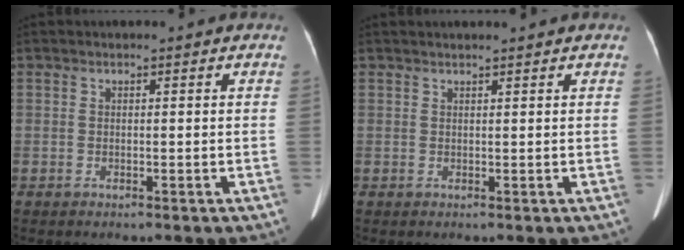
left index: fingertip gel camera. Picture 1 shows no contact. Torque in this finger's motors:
{"motor_torque": [0.03, 0.16, -0.24, -0.02]}